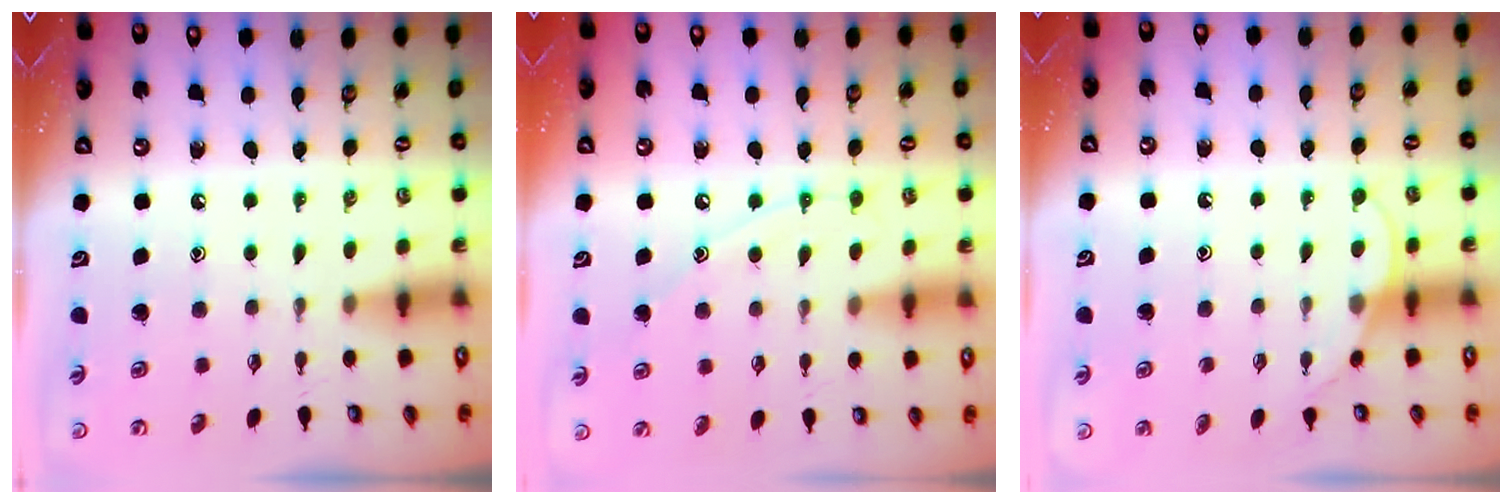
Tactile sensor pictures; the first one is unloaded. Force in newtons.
{"total": 8.7, "press": 8.7, "slide": 0.9}
{"total": 6.2, "press": 6.2, "slide": 0.5}